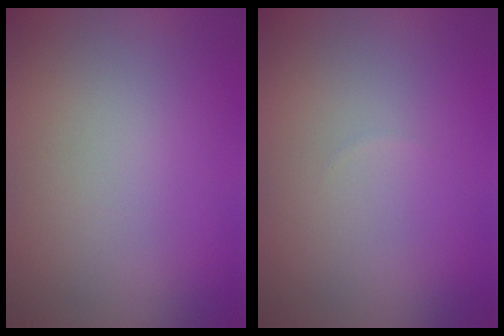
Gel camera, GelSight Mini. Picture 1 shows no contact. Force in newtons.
{"total": 0.0}